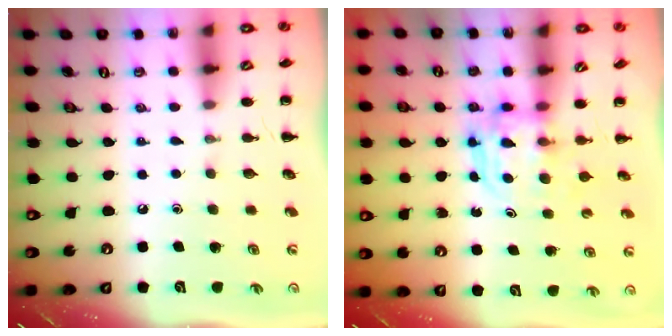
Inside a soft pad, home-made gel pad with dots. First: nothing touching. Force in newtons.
{"total": 3.6, "press": 3.6, "slide": 0.3}